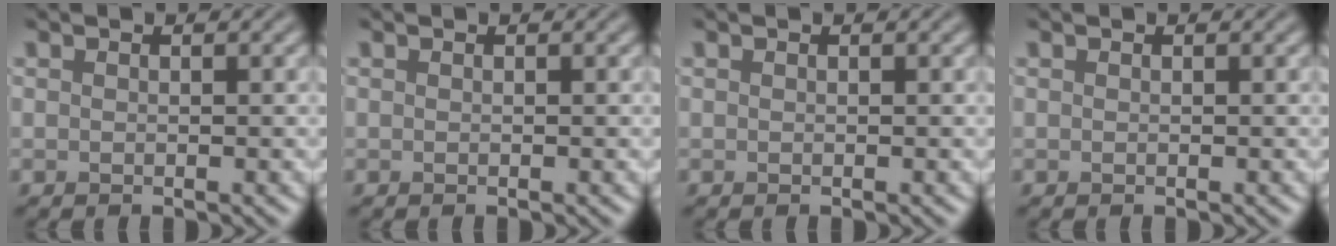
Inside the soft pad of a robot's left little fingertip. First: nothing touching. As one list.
[{"total": 0.0}, {"total": 0.0}, {"total": 0.0}]